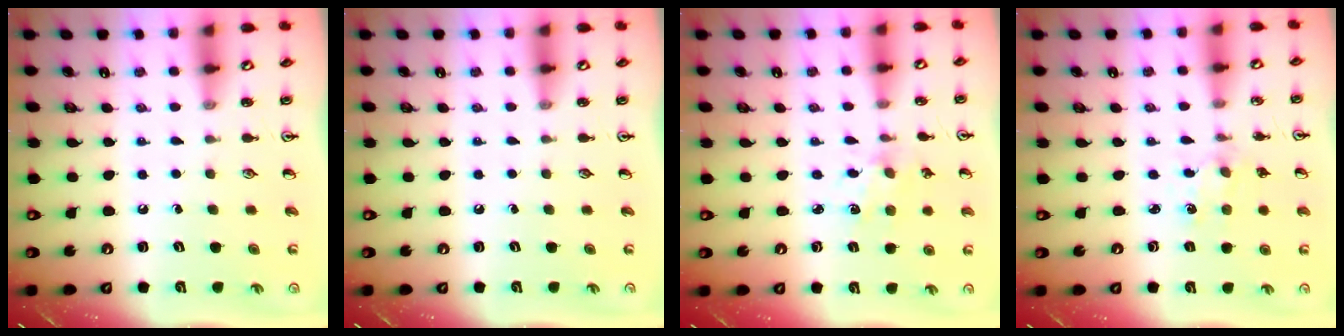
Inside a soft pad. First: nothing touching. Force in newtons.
{"total": 0.0}
{"total": 2.3, "press": 2.3, "slide": 0.4}
{"total": 2.0, "press": 1.9, "slide": 0.4}